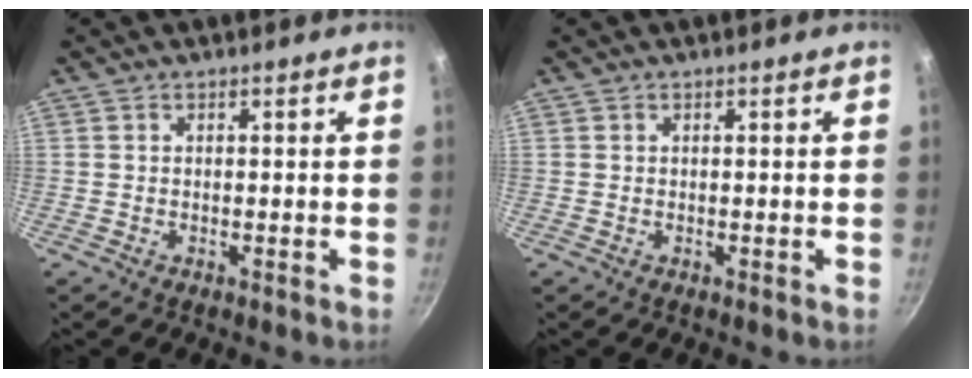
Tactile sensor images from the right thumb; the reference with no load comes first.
{"total": 0.0}